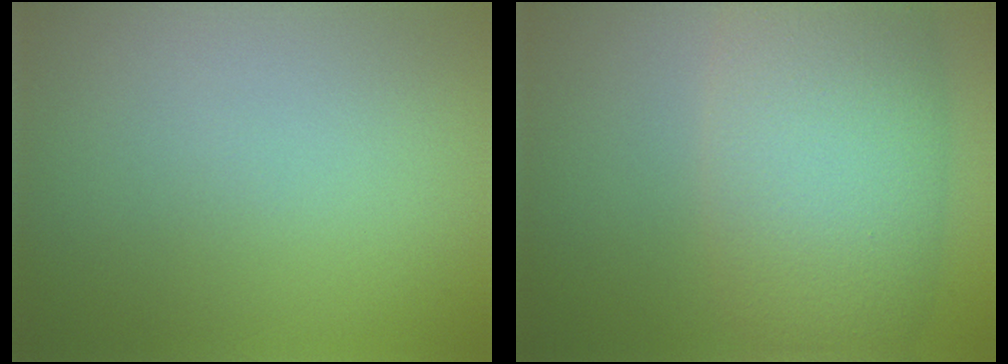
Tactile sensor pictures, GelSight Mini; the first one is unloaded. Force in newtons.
{"total": 10.2, "press": 10.2, "slide": 0.0}